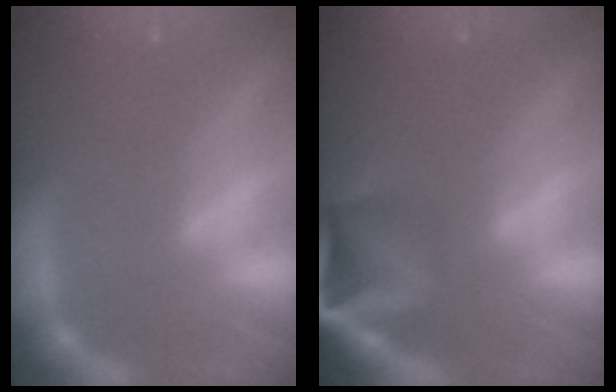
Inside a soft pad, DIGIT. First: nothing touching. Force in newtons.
{"total": 6.9}